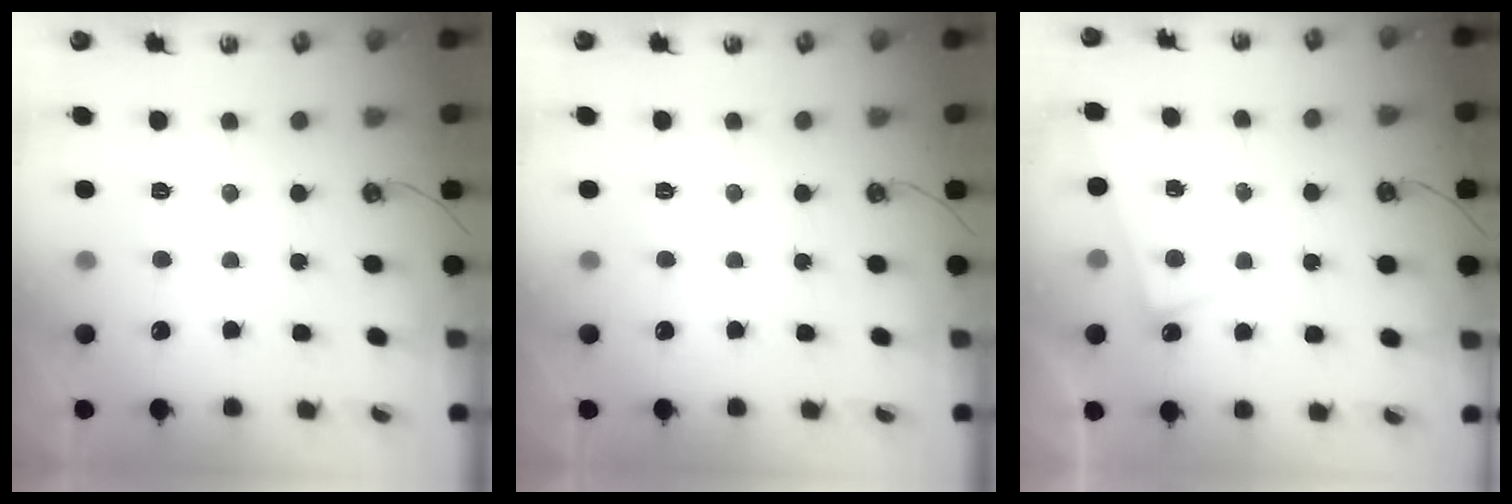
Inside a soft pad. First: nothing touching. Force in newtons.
{"total": 0.0}
{"total": 1.9, "press": 1.8, "slide": 0.4}